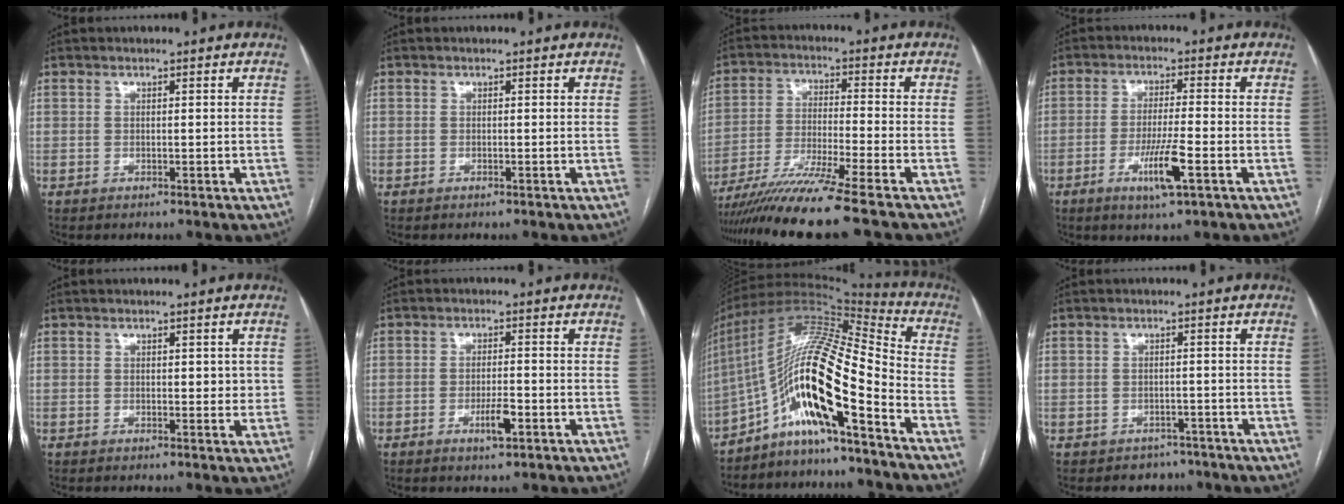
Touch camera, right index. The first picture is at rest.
{"total": 0.0}
{"total": 13.0, "force": [-10.6, -2.4, 7.0], "torque": [-0.111, -0.035, -0.182]}
{"total": 6.9, "force": [-2.8, 0.1, 6.2], "torque": [-0.118, -0.013, -0.049]}
{"total": 2.3, "force": [0.5, 1.3, 1.8], "torque": [-0.017, -0.001, 0.004]}
{"total": 3.5, "force": [-1.5, 0.7, 3.1], "torque": [-0.056, 0.001, -0.023]}
{"total": 17.6, "force": [-8.5, 2.9, 15.2], "torque": [-0.281, 0.027, -0.148]}
{"total": 3.2, "force": [-2.2, 2.3, -0.2], "torque": [0.002, 0.013, -0.033]}